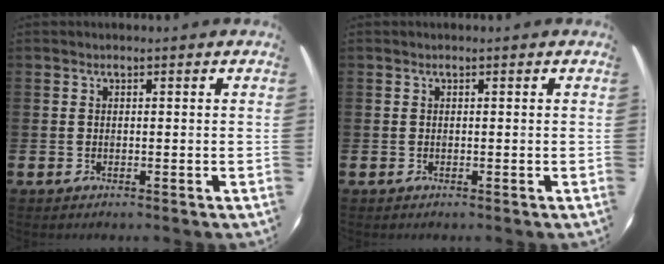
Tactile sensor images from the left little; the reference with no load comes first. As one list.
[{"total": 0.0}]